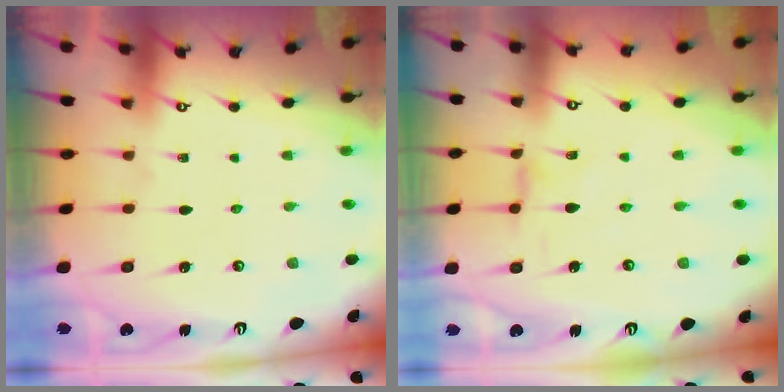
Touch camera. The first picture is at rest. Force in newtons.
{"total": 0.0}